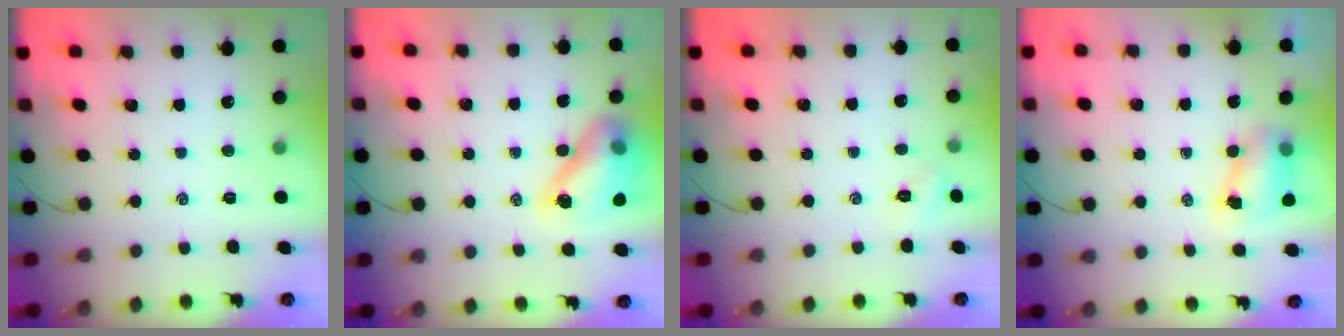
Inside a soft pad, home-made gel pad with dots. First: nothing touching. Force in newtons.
{"total": 13.5, "press": 12.9, "slide": 3.7}
{"total": 2.4, "press": 2.3, "slide": 0.7}
{"total": 7.2, "press": 7.1, "slide": 1.1}